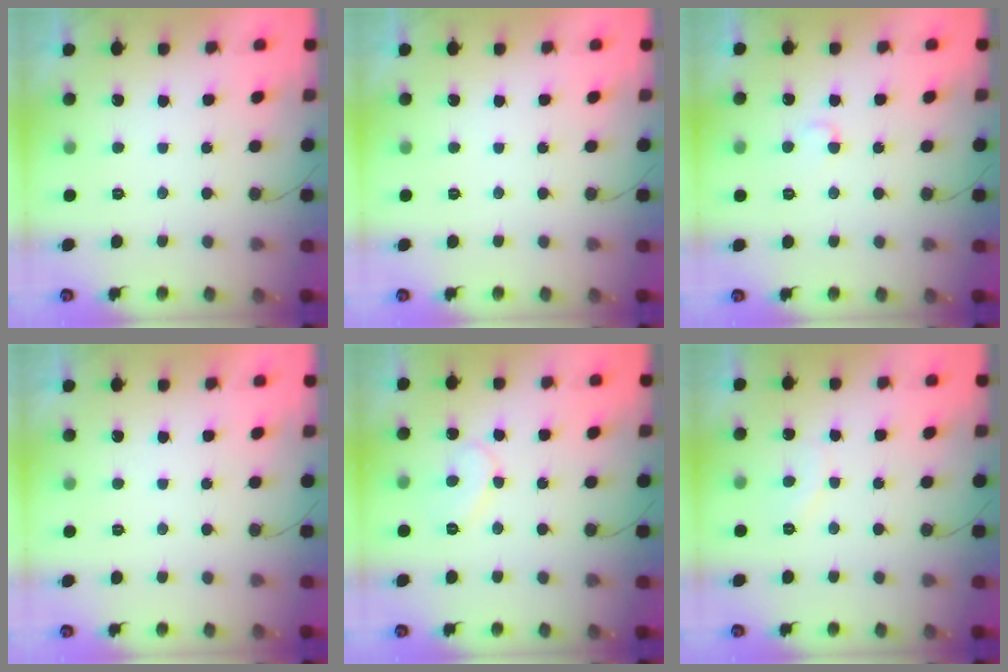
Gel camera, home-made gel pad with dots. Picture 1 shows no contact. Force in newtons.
{"total": 0.0}
{"total": 3.3, "press": 3.3, "slide": 0.4}
{"total": 1.9, "press": 1.9, "slide": 0.0}
{"total": 7.6, "press": 7.6, "slide": 0.4}
{"total": 5.7, "press": 5.7, "slide": 0.5}